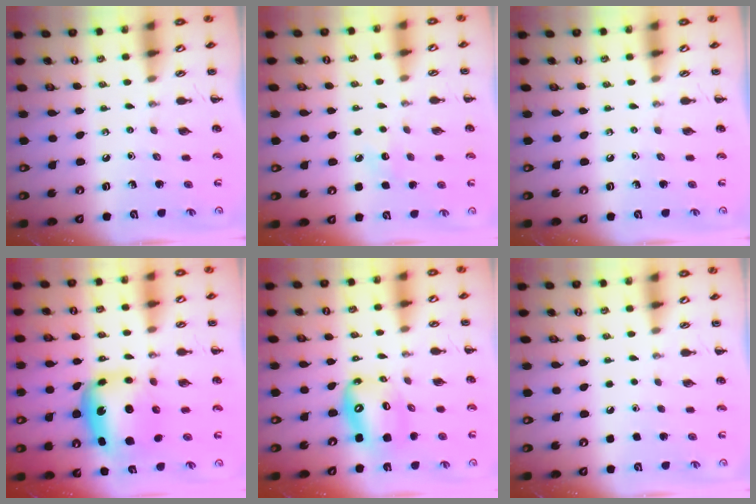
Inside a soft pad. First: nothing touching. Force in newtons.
{"total": 5.8, "press": 5.6, "slide": 1.4}
{"total": 0.0}
{"total": 7.0, "press": 6.7, "slide": 2.2}
{"total": 13.1, "press": 12.6, "slide": 3.6}
{"total": 2.3, "press": 2.3, "slide": 0.1}